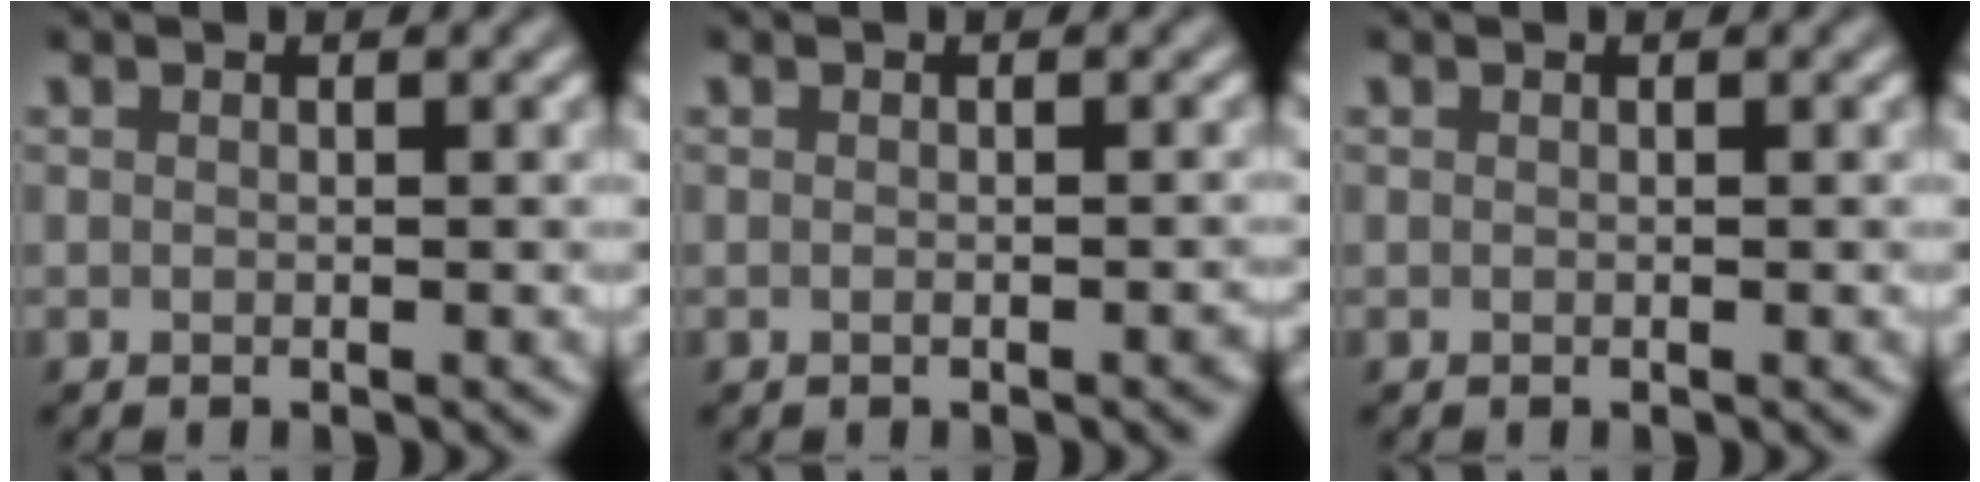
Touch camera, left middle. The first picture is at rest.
{"total": 0.8, "force": [-0.5, 0.2, 0.6], "torque": [-0.009, 0.000, -0.005]}
{"total": 0.0}